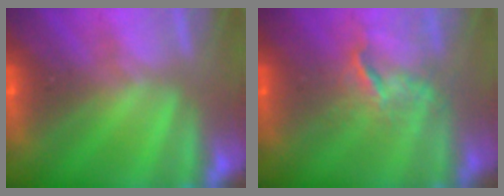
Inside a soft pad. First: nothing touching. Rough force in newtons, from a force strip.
{"total": 3.4}